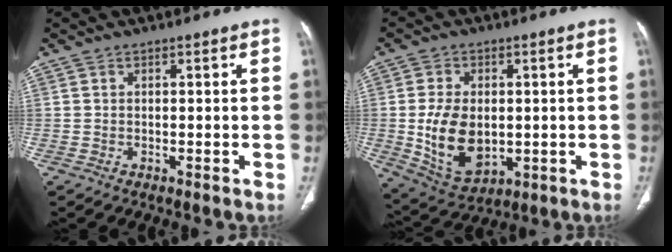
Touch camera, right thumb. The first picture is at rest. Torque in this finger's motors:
{"motor_torque": [-0.55, 1.04, 0.46, 0.69, 0.33]}